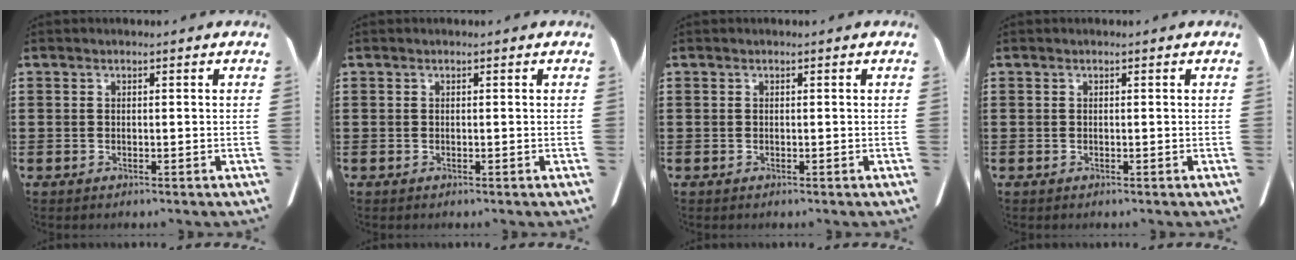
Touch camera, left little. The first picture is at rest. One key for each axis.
{"total": 0.0}
{"total": 0.0}
{"total": 0.0}